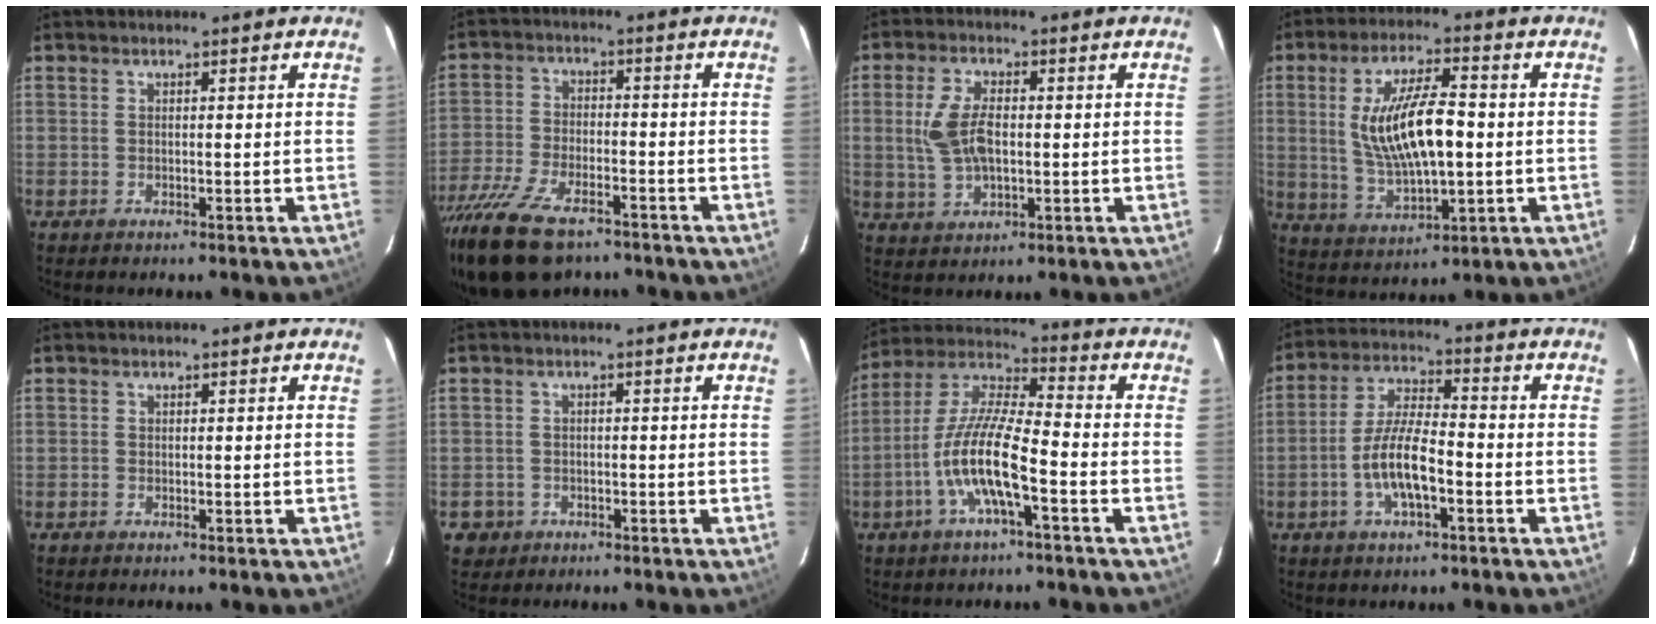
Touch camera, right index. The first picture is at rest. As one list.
[{"total": 16.3, "force": [-11.8, 6.7, 9.0], "torque": [-0.207, -0.037, -0.216]}, {"total": 8.5, "force": [0.3, 4.6, 7.1], "torque": [-0.148, 0.003, 0.013]}, {"total": 14.0, "force": [0.5, 5.0, 13.0], "torque": [-0.248, -0.002, 0.023]}, {"total": 0.0}, {"total": 4.0, "force": [-1.3, 3.7, 0.6], "torque": [-0.024, 0.010, -0.013]}, {"total": 12.2, "force": [-4.8, 2.2, 11.1], "torque": [-0.228, 0.002, -0.096]}, {"total": 9.2, "force": [-3.3, 2.8, 8.1], "torque": [-0.167, 0.005, -0.060]}]